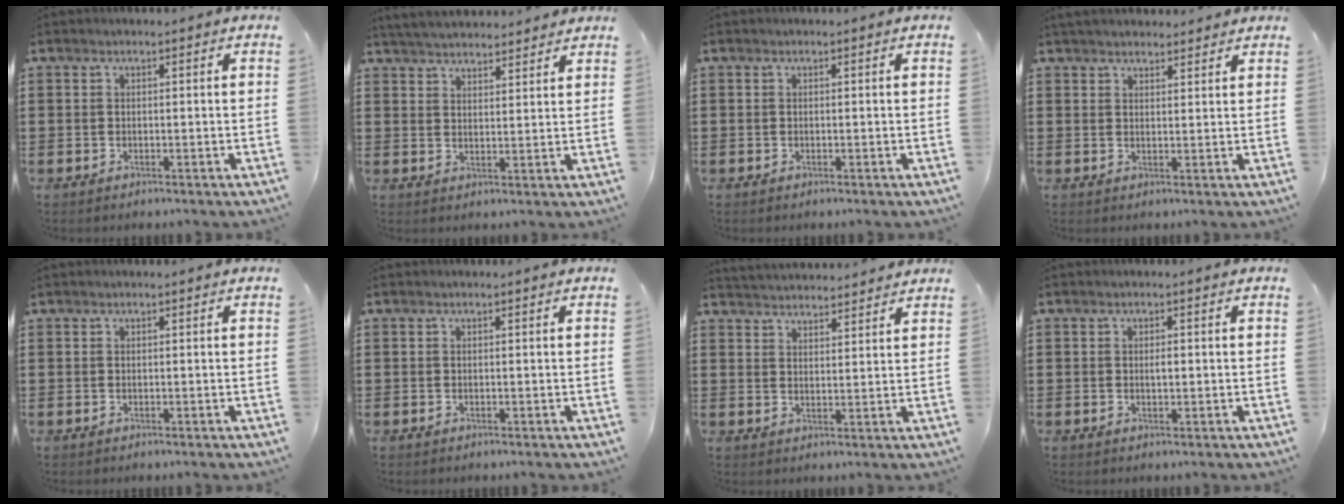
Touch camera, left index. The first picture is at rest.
{"total": 4.0, "force": [4.0, 0.1, 0.5], "torque": [-0.021, -0.012, 0.073]}
{"total": 0.0}
{"total": 2.7, "force": [2.6, 0.5, 0.4], "torque": [-0.015, 0.000, 0.051]}
{"total": 0.0}
{"total": 0.0}
{"total": 3.2, "force": [3.2, -0.1, -0.2], "torque": [-0.007, -0.012, 0.059]}
{"total": 1.1, "force": [0.1, 0.4, 1.0], "torque": [-0.020, 0.001, 0.000]}